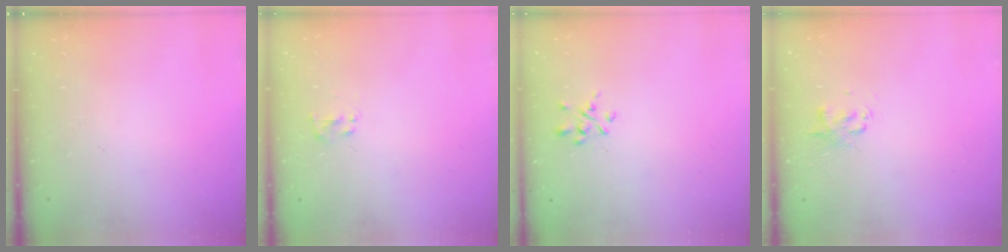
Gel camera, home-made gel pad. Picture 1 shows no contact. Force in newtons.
{"total": 1.5, "press": 1.3, "slide": 0.7}
{"total": 1.8, "press": 1.6, "slide": 0.6}
{"total": 1.4, "press": 1.3, "slide": 0.5}